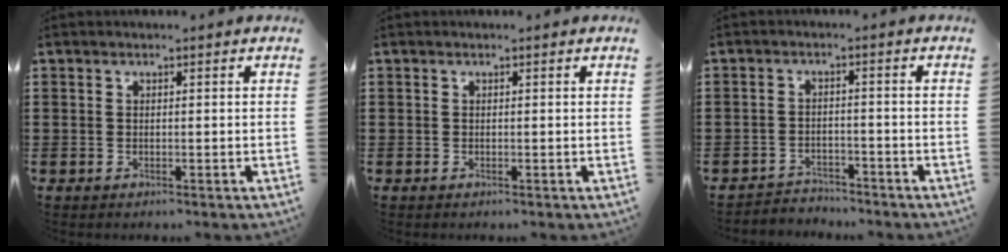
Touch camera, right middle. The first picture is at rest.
{"total": 0.0}
{"total": 2.8, "force": [-2.7, 0.5, -0.1], "torque": [-0.006, 0.000, -0.060]}